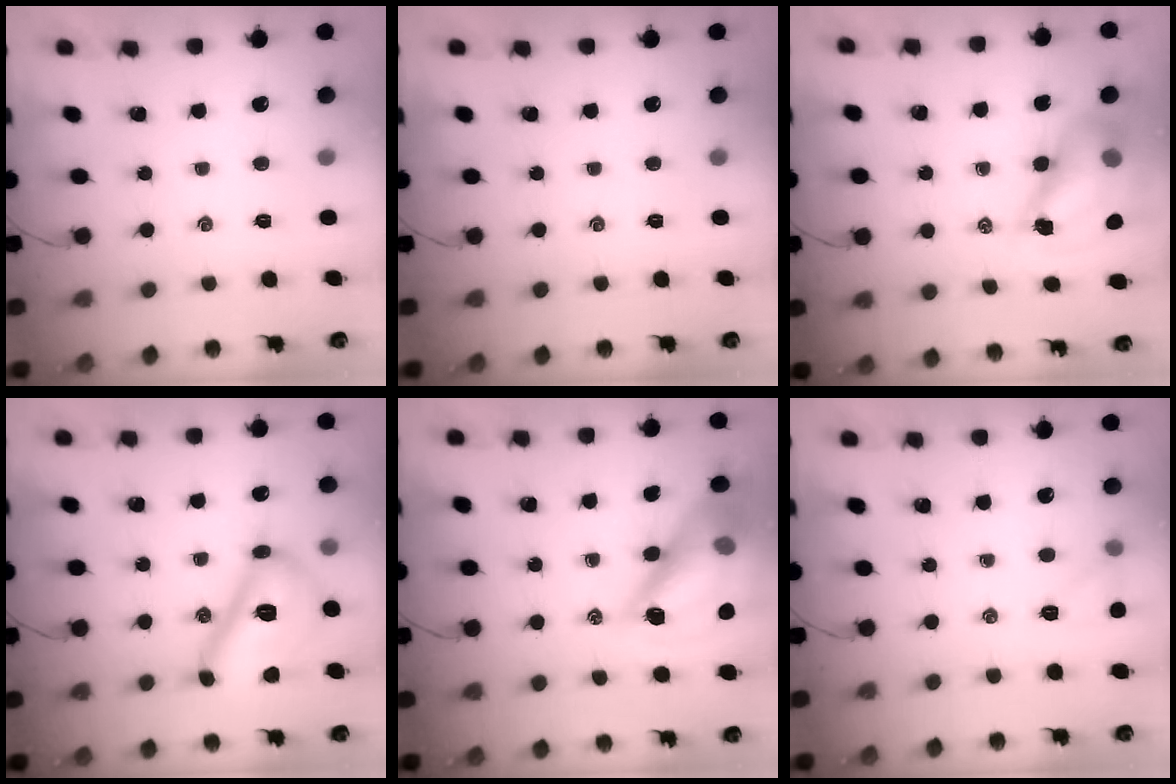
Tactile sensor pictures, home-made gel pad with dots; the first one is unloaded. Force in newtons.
{"total": 0.0}
{"total": 13.5, "press": 13.0, "slide": 3.7}
{"total": 16.8, "press": 16.8, "slide": 1.0}
{"total": 20.1, "press": 19.9, "slide": 2.5}
{"total": 6.6, "press": 6.4, "slide": 1.7}